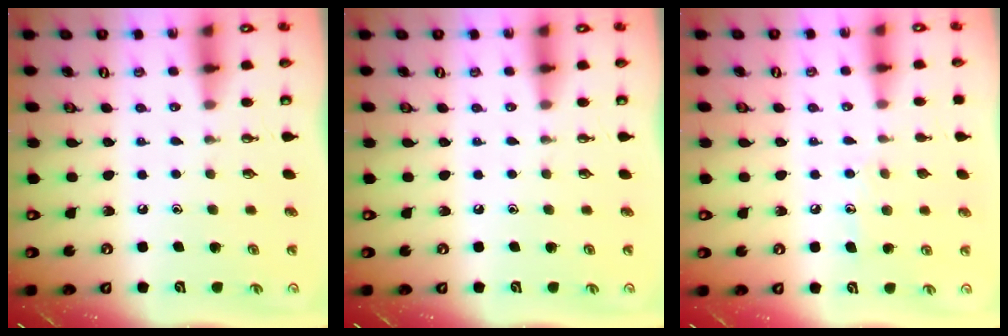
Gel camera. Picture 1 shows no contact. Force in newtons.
{"total": 0.0}
{"total": 7.3, "press": 7.3, "slide": 0.0}